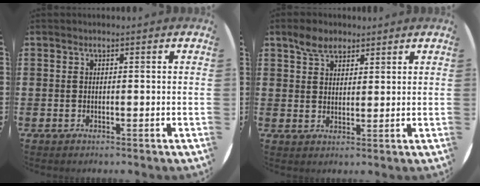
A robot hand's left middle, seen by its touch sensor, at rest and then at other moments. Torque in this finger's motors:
{"motor_torque": [0.21, -0.17, 0.06, 0.05]}